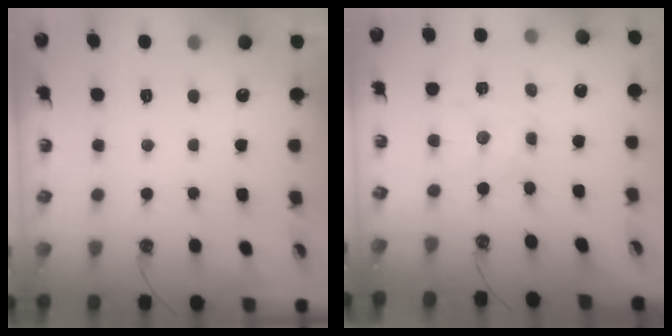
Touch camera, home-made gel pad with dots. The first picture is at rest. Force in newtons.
{"total": 2.1, "press": 2.0, "slide": 0.4}